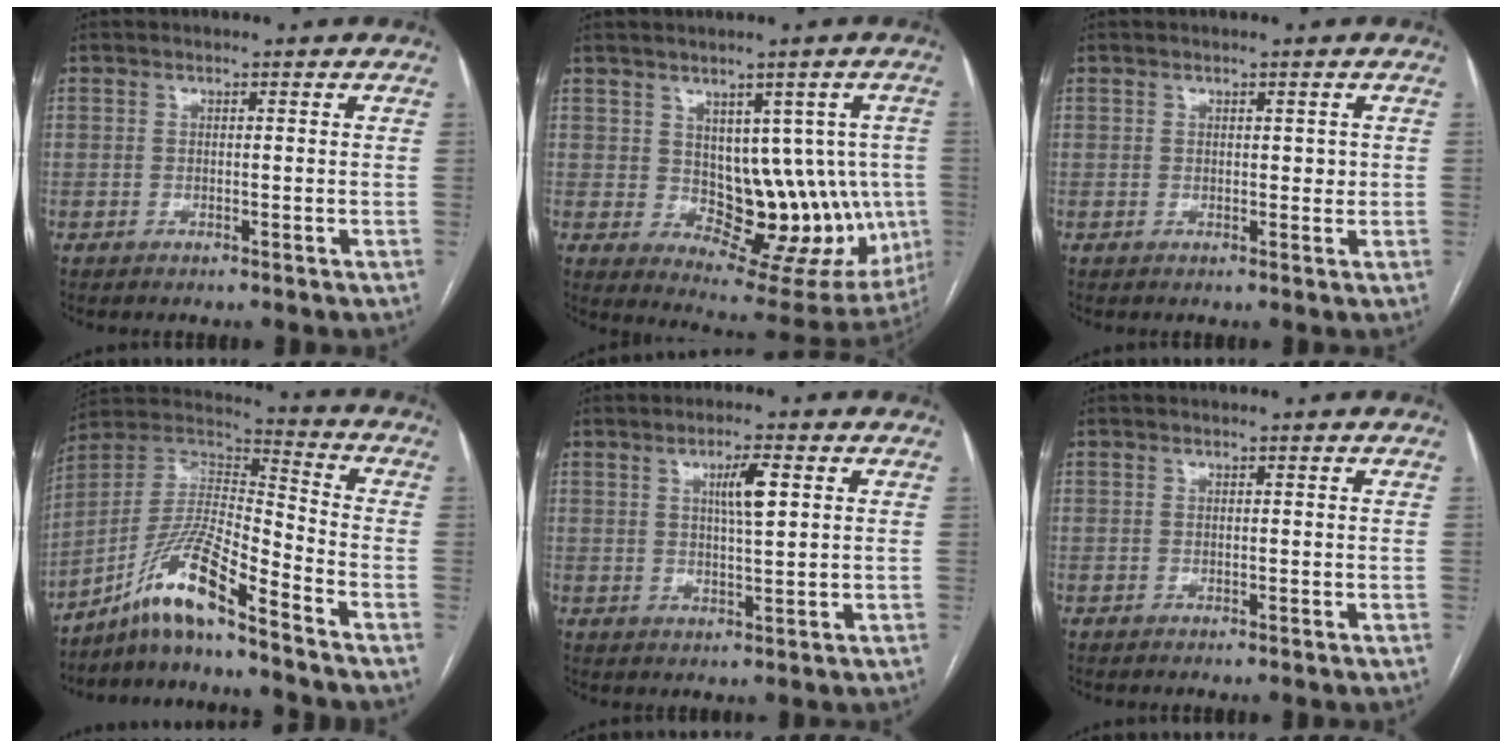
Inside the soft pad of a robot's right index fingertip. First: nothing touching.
{"total": 13.3, "force": [0.0, 7.6, 10.9], "torque": [-0.109, 0.013, 0.027]}
{"total": 1.3, "force": [0.3, 0.8, 1.0], "torque": [-0.013, 0.002, 0.004]}
{"total": 12.2, "force": [-9.0, 0.2, 8.2], "torque": [-0.165, 0.012, -0.170]}
{"total": 4.6, "force": [1.5, 0.5, 4.4], "torque": [-0.079, 0.001, 0.026]}
{"total": 0.0}